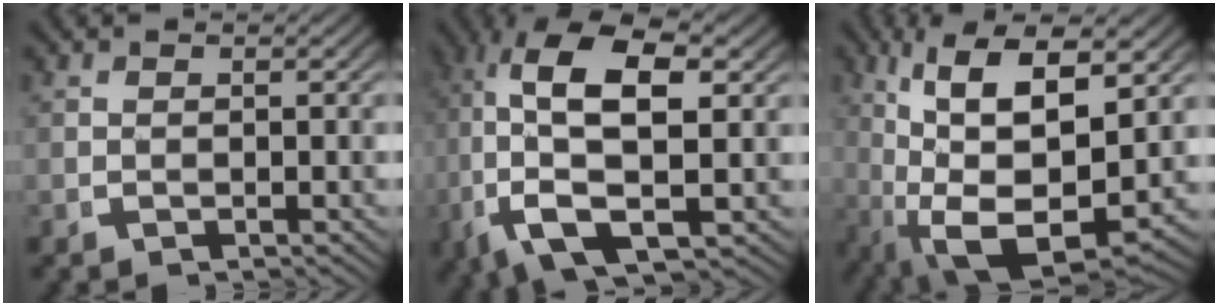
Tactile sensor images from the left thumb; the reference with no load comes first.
{"total": 12.4, "force": [0.1, 6.8, 10.3], "torque": [-0.245, -0.053, 0.028]}
{"total": 11.8, "force": [-0.6, 6.6, 9.8], "torque": [-0.208, -0.051, 0.022]}